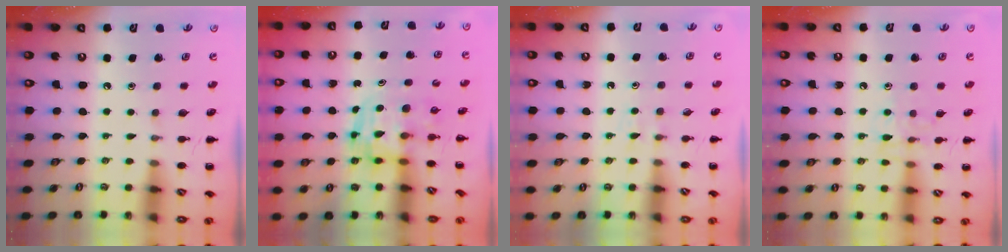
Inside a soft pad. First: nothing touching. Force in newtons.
{"total": 3.4, "press": 3.3, "slide": 0.6}
{"total": 2.9, "press": 2.7, "slide": 1.2}
{"total": 7.3, "press": 7.3, "slide": 0.9}